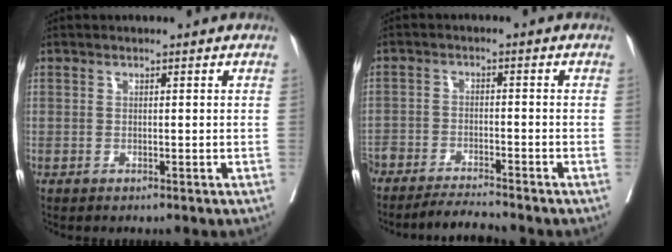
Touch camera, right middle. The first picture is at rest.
{"total": 6.3, "force": [-6.1, -0.2, 1.7], "torque": [-0.020, -0.010, -0.104]}